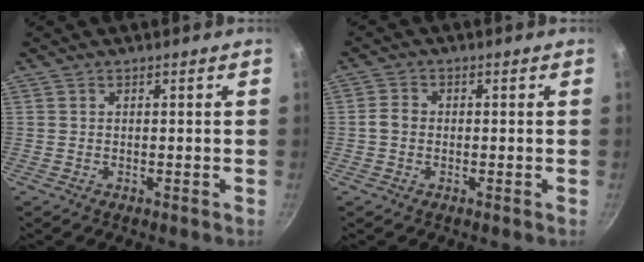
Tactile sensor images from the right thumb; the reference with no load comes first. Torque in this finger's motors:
{"motor_torque": [0.25, 1.00, 0.43, -0.32, -0.01]}